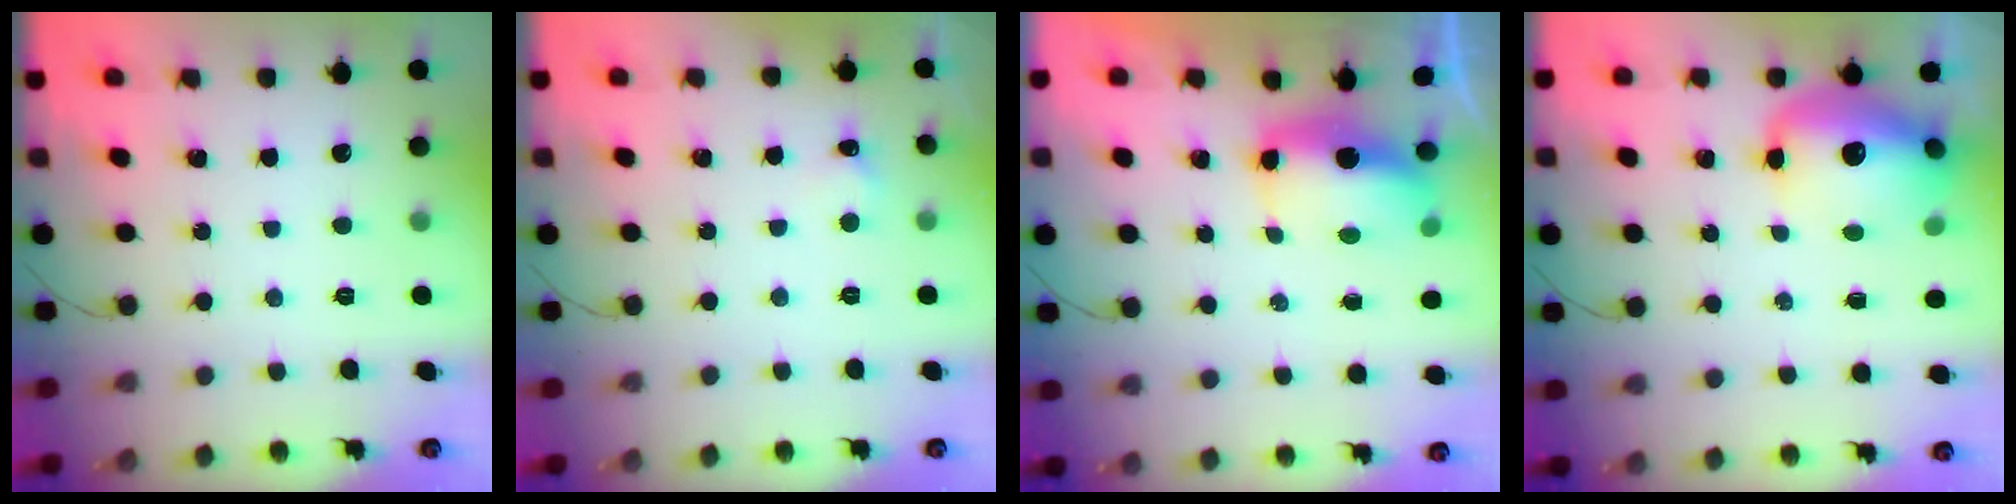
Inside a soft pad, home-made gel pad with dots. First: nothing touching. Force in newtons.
{"total": 4.9, "press": 4.7, "slide": 1.1}
{"total": 7.0, "press": 6.9, "slide": 1.5}
{"total": 13.9, "press": 13.5, "slide": 3.5}